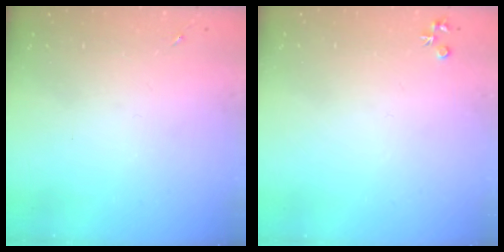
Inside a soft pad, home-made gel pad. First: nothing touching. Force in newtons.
{"total": 4.0, "press": 4.0, "slide": 0.6}